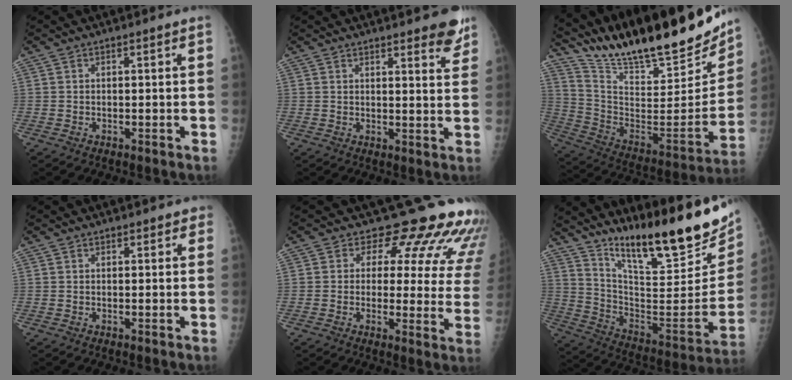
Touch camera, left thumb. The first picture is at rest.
{"total": 6.9, "force": [5.5, 1.8, 3.7], "torque": [-0.023, -0.030, 0.061]}
{"total": 30.1, "force": [25.2, 7.0, 14.8], "torque": [-0.220, -0.118, 0.391]}
{"total": 1.2, "force": [0.9, 0.8, 0.0], "torque": [0.018, -0.003, 0.005]}
{"total": 16.4, "force": [13.8, 6.8, 5.7], "torque": [-0.013, -0.089, 0.133]}
{"total": 27.9, "force": [19.3, 6.7, 19.0], "torque": [-0.261, -0.091, 0.310]}